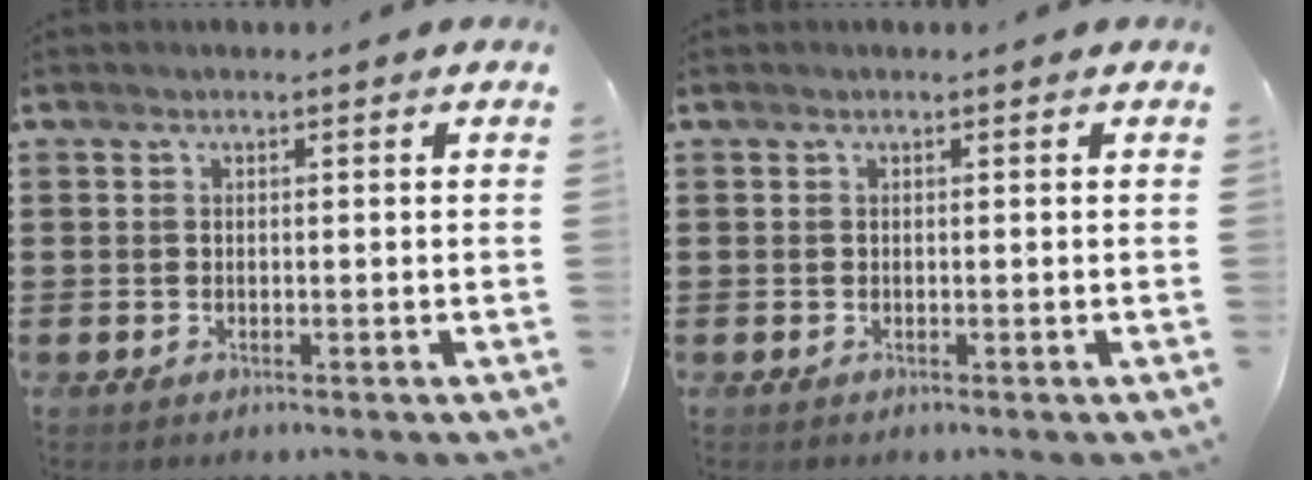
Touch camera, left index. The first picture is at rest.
{"total": 0.0}